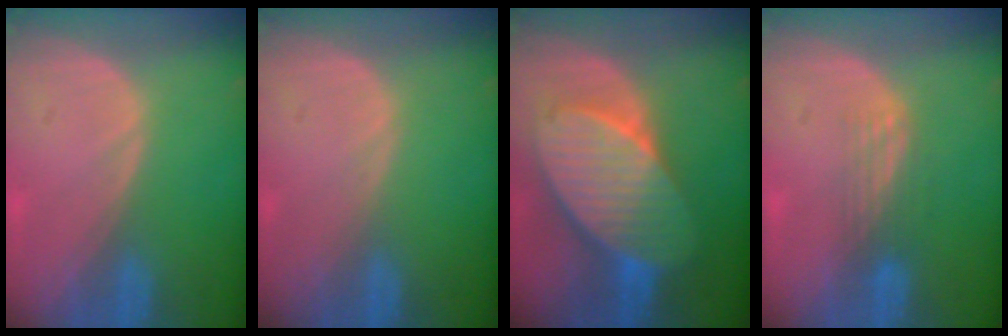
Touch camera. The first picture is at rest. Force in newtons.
{"total": 0.0}
{"total": 10.6, "press": 10.6, "slide": 0.7}
{"total": 3.4, "press": 2.8, "slide": 1.9}